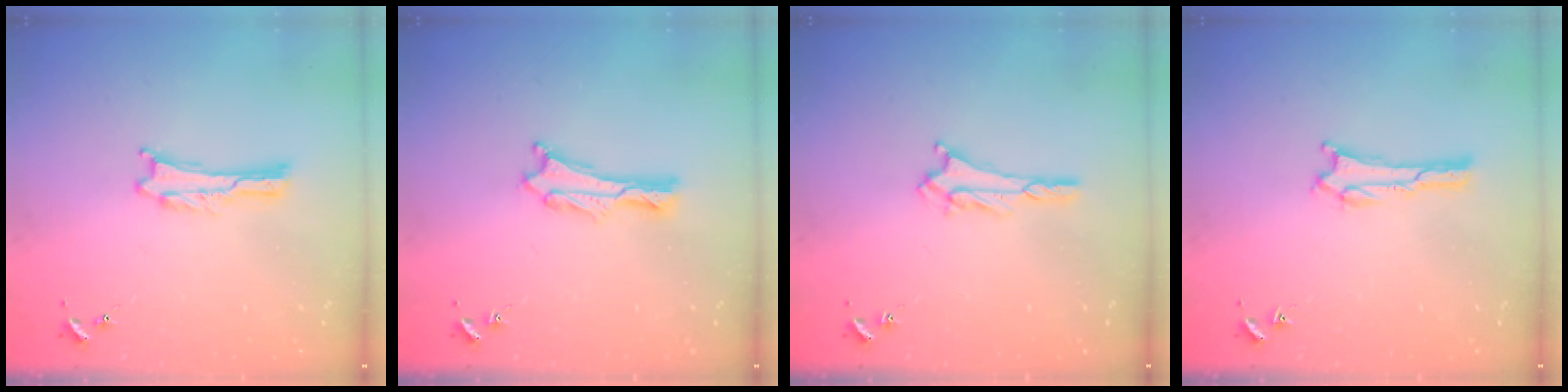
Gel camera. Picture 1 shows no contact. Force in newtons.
{"total": 0.8, "press": 0.7, "slide": 0.2}
{"total": 2.4, "press": 2.4, "slide": 0.4}
{"total": 1.3, "press": 1.3, "slide": 0.4}